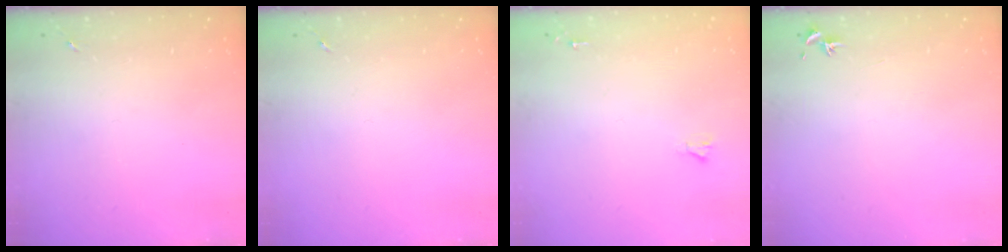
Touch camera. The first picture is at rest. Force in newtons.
{"total": 0.0}
{"total": 1.6, "press": 1.6, "slide": 0.1}
{"total": 0.7, "press": 0.7, "slide": 0.3}